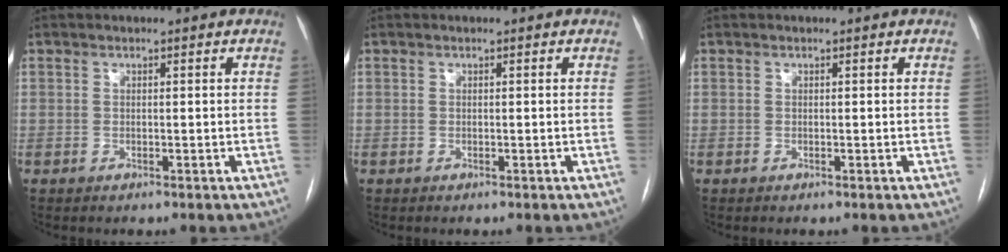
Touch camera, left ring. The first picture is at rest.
{"total": 0.0}
{"total": 0.0}